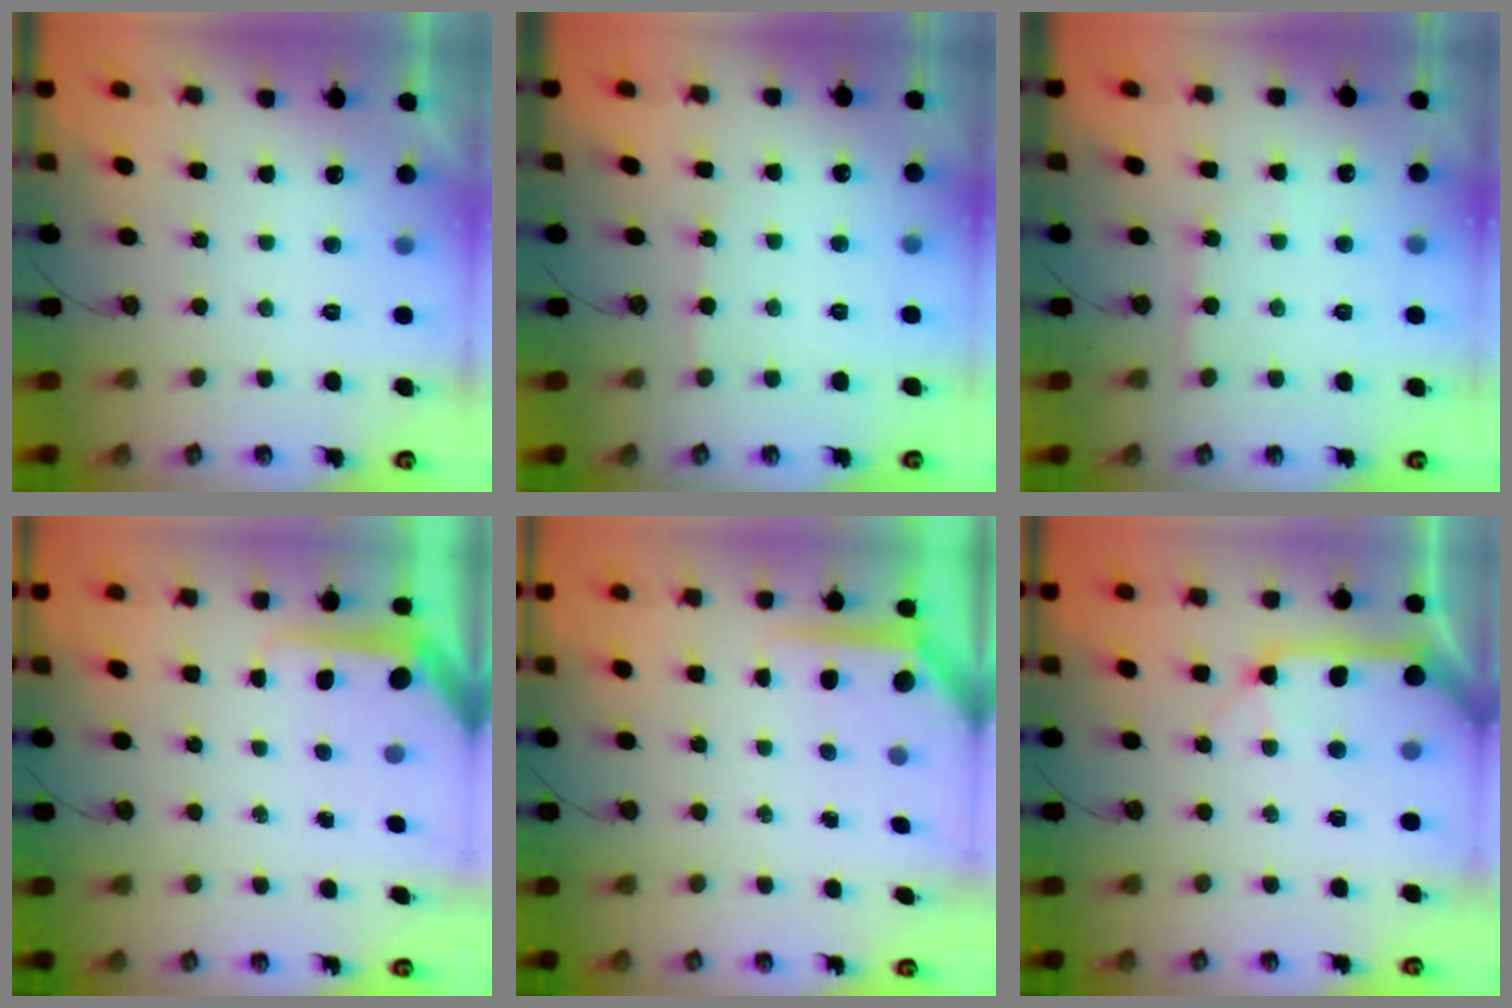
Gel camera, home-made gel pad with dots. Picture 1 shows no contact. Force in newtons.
{"total": 1.5, "press": 1.5, "slide": 0.2}
{"total": 3.4, "press": 3.4, "slide": 0.4}
{"total": 8.1, "press": 8.1, "slide": 0.8}
{"total": 5.6, "press": 5.5, "slide": 0.4}
{"total": 13.3, "press": 13.2, "slide": 1.8}